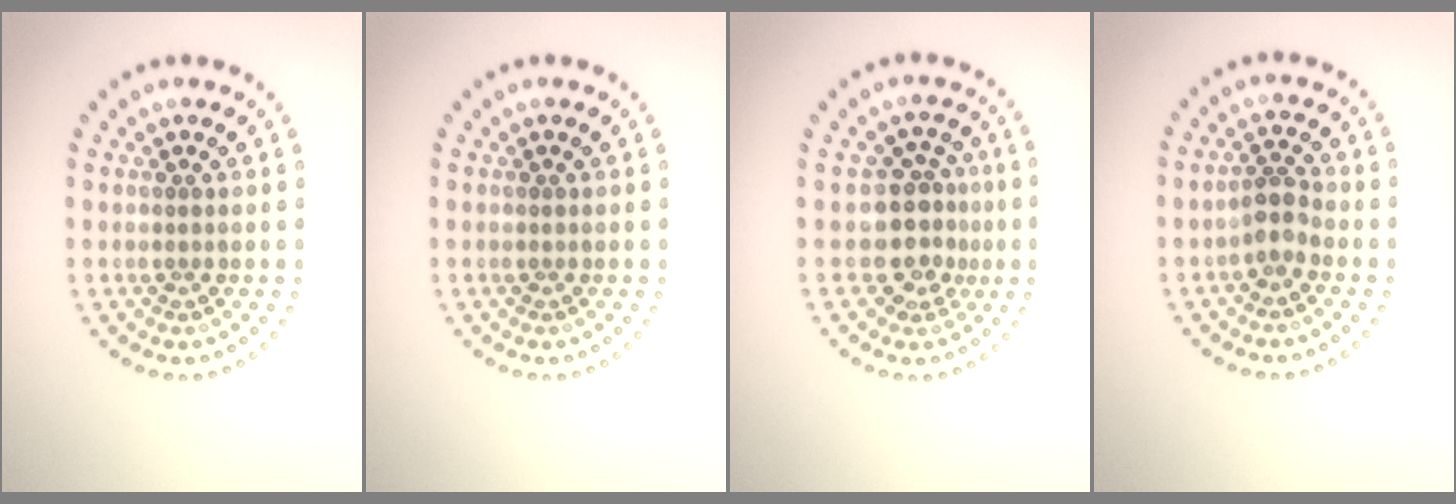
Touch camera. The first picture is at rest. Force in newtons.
{"total": 0.0}
{"total": 3.8, "press": 3.2, "slide": 2.1}
{"total": 1.8, "press": 1.5, "slide": 1.0}